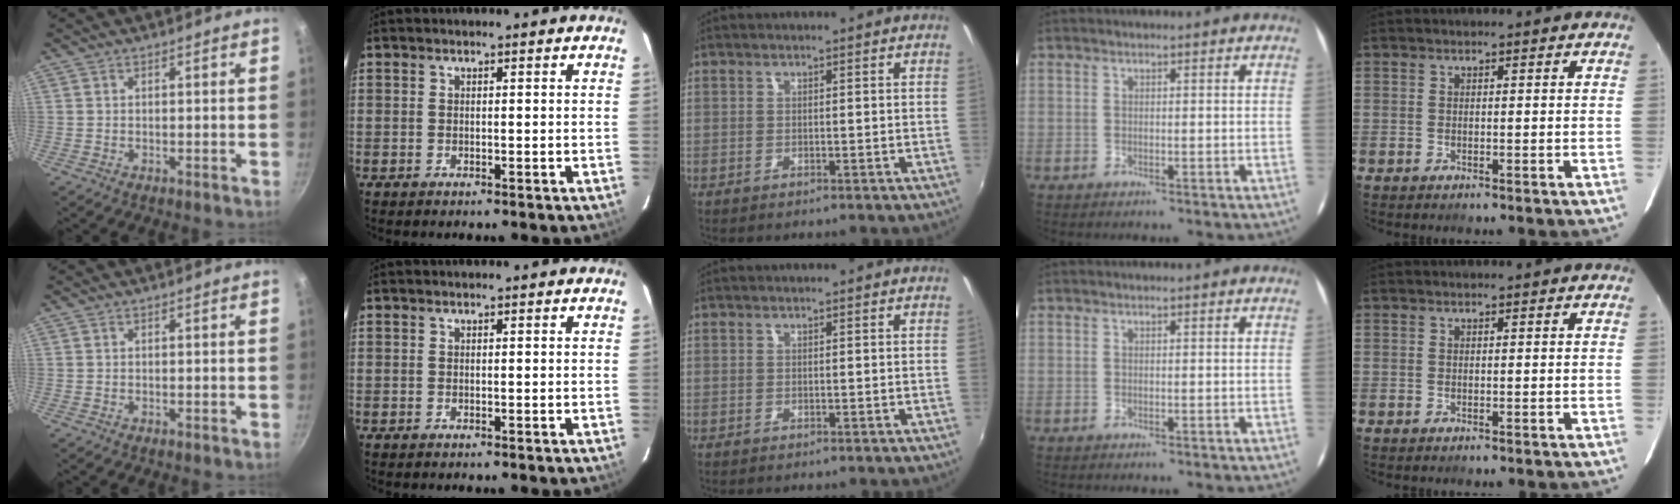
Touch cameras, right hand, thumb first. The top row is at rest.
{}